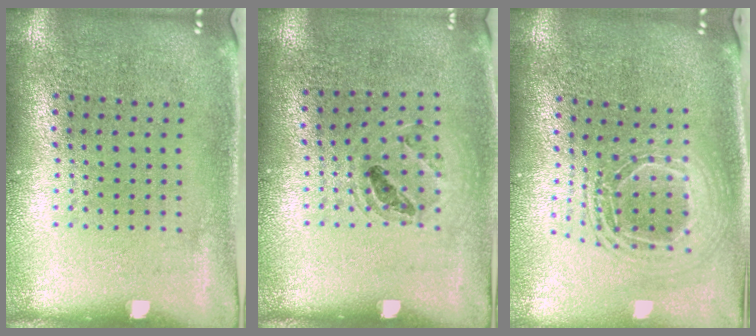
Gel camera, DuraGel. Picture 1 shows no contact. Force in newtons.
{"total": 0.9, "press": 0.9, "slide": 0.1}
{"total": 2.0, "press": 1.6, "slide": 1.3}